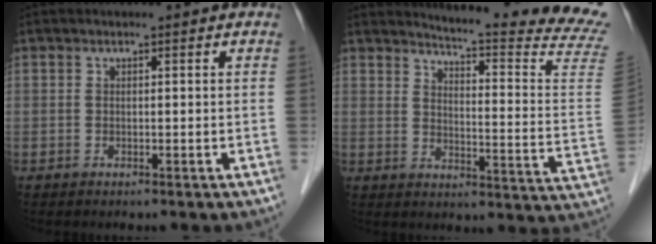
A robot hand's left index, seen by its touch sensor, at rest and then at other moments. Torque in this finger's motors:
{"motor_torque": [-1.00, -1.14, 0.05, 0.02]}